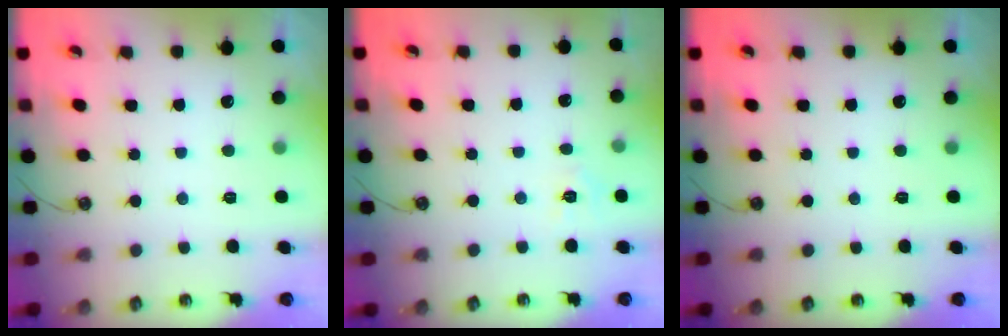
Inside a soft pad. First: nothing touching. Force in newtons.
{"total": 6.8, "press": 6.8, "slide": 0.7}
{"total": 0.0}